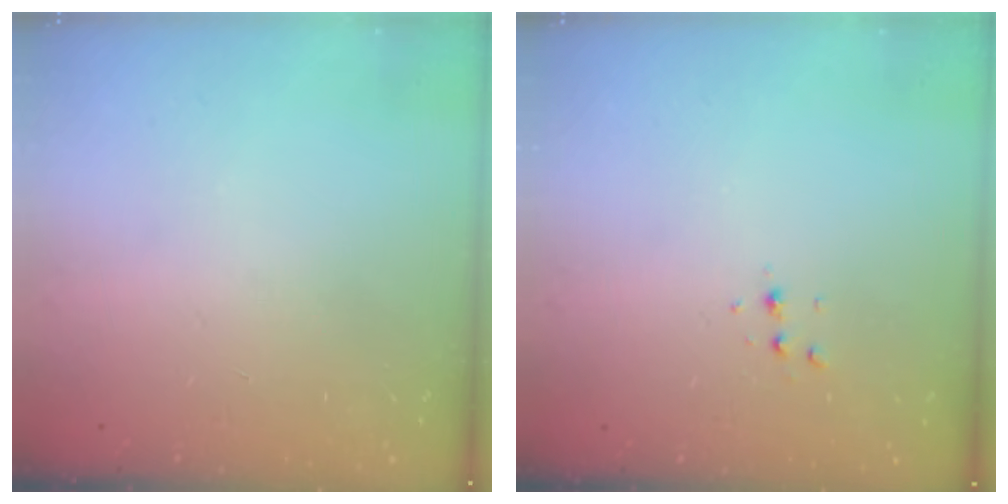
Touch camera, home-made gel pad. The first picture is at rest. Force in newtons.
{"total": 3.8, "press": 3.7, "slide": 1.1}